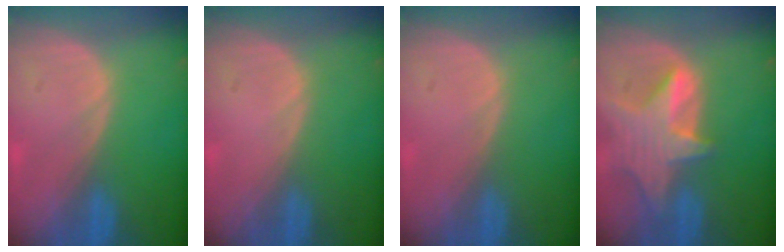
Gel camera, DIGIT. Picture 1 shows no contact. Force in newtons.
{"total": 0.0}
{"total": 0.0}
{"total": 8.0, "press": 7.3, "slide": 3.3}